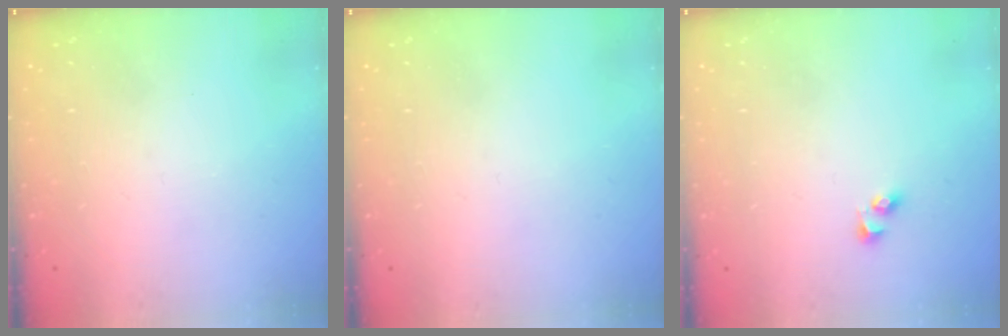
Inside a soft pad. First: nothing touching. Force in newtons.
{"total": 0.0}
{"total": 2.5, "press": 2.5, "slide": 0.3}